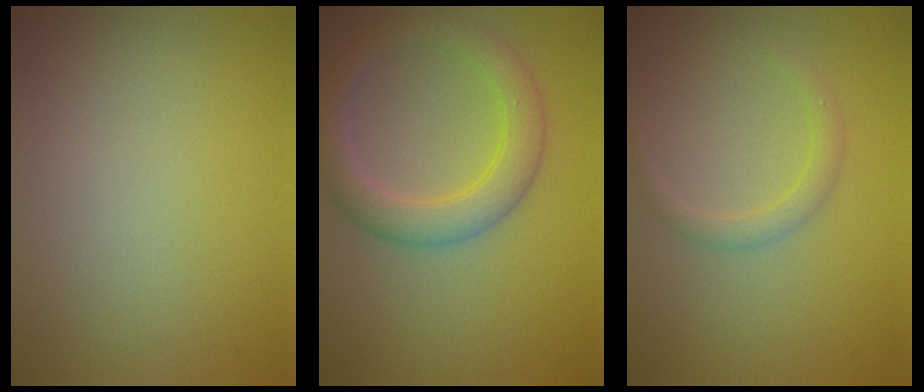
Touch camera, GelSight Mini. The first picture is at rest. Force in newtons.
{"total": 4.4, "press": 4.4, "slide": 0.3}
{"total": 1.5, "press": 1.5, "slide": 0.1}